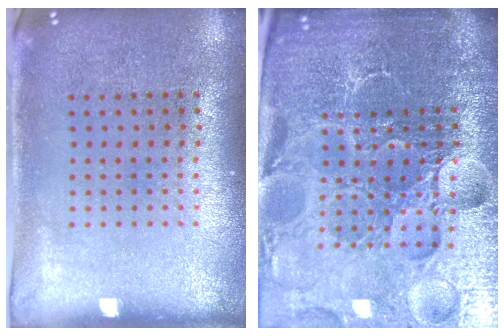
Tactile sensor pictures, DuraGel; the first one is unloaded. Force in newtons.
{"total": 6.4, "press": 5.8, "slide": 2.8}